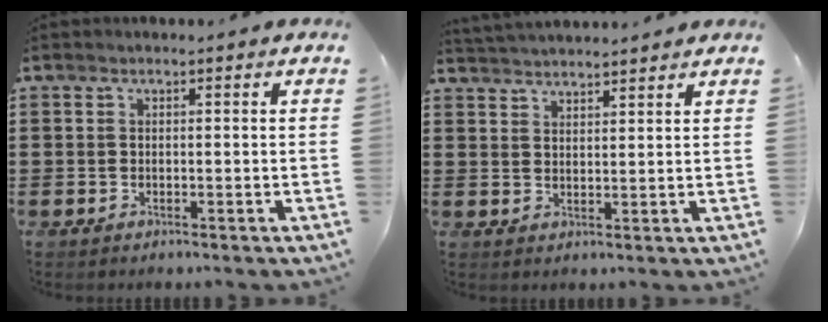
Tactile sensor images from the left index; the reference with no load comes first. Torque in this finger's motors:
{"motor_torque": [2.14, 0.00, 0.25, 0.05]}